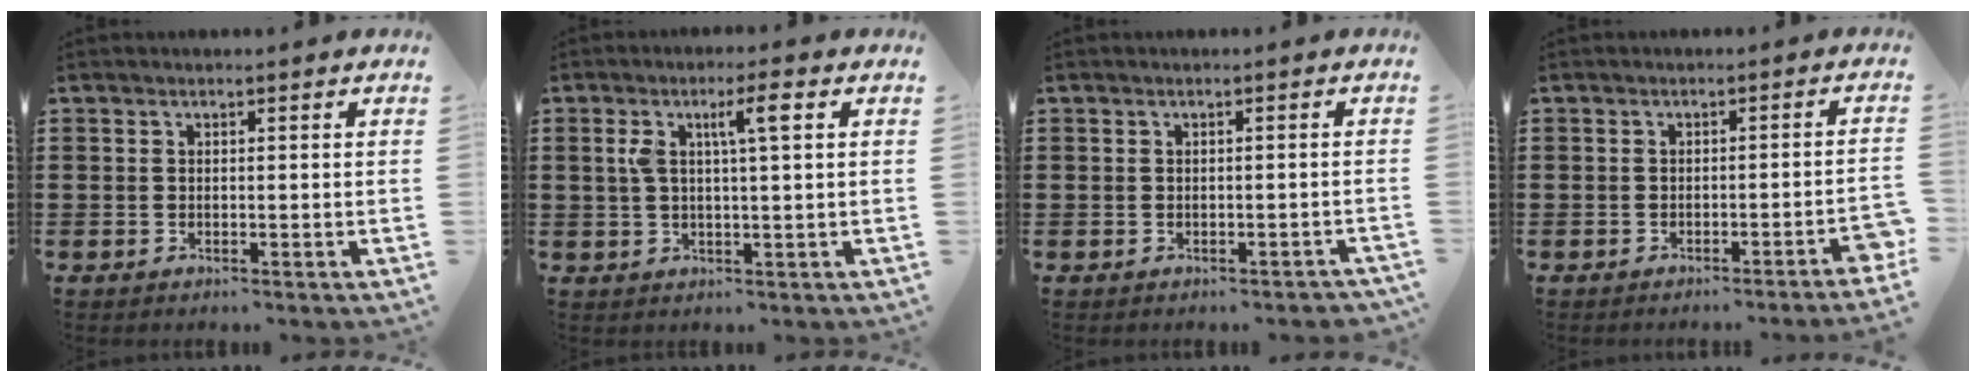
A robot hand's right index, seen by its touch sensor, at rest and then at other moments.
{"total": 5.5, "force": [1.7, 0.8, 5.1], "torque": [-0.095, 0.003, 0.022]}
{"total": 0.6, "force": [-0.5, 0.3, 0.2], "torque": [-0.006, -0.002, -0.010]}
{"total": 2.2, "force": [-1.5, -0.3, 1.5], "torque": [-0.024, -0.003, -0.029]}